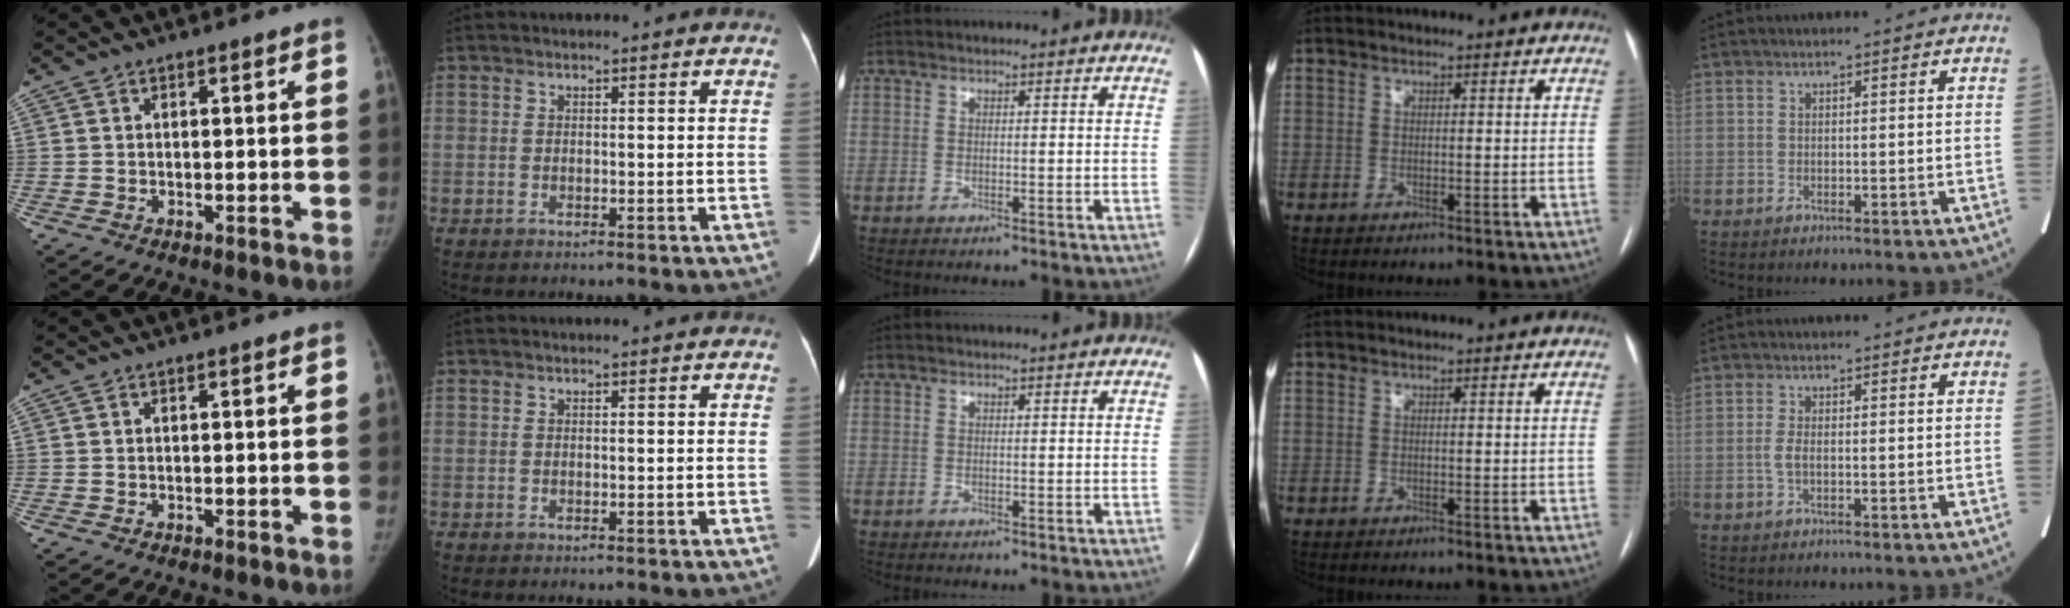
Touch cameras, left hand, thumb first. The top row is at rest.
{"little": {"total": 1.5, "force": [-0.4, 0.4, 1.4], "torque": [-0.035, -0.001, -0.011]}}